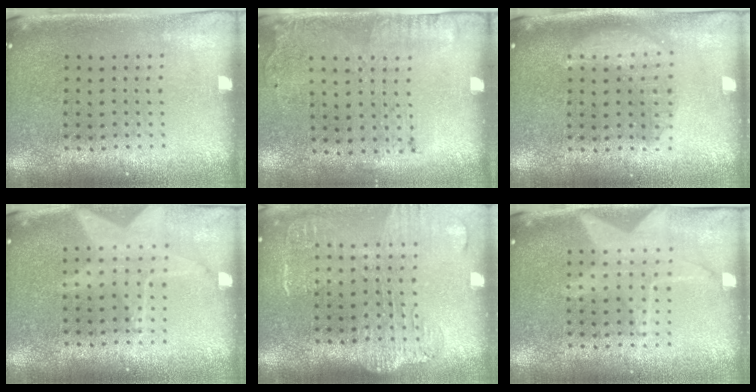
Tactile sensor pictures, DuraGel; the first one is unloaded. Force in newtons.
{"total": 1.7, "press": 1.1, "slide": 1.3}
{"total": 1.4, "press": 1.4, "slide": 0.1}
{"total": 1.3, "press": 1.3, "slide": 0.1}
{"total": 1.9, "press": 1.6, "slide": 1.1}
{"total": 1.3, "press": 1.3, "slide": 0.5}